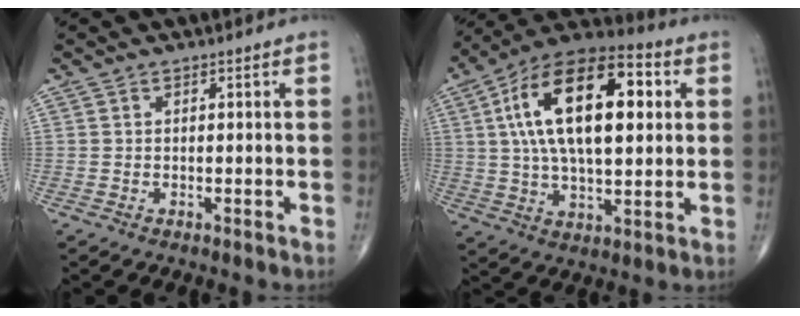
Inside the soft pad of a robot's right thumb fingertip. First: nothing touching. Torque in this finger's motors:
{"motor_torque": [0.75, 2.55, 2.08, 0.69, 0.72]}